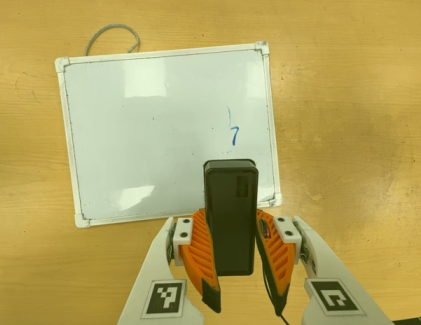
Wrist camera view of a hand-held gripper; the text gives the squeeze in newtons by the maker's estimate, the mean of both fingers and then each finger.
{"total": 9.3, "left": 8.3, "right": 10.4}